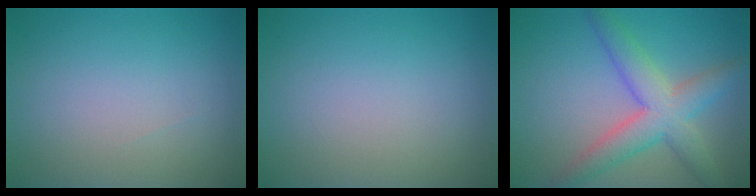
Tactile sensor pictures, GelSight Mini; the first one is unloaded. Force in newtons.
{"total": 0.0}
{"total": 5.9, "press": 5.9, "slide": 0.2}